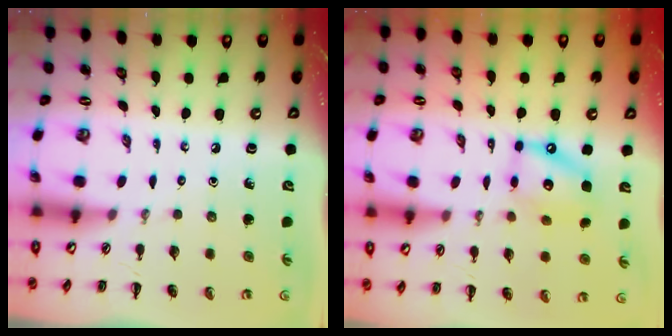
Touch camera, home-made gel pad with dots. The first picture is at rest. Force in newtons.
{"total": 12.5, "press": 12.3, "slide": 2.3}